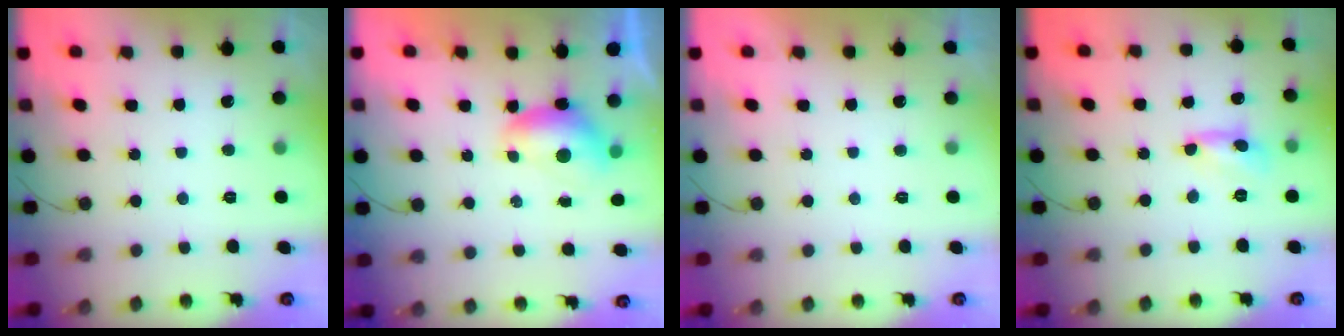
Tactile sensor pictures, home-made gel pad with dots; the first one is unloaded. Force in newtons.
{"total": 7.0, "press": 6.9, "slide": 0.9}
{"total": 0.0}
{"total": 1.8, "press": 1.8, "slide": 0.2}